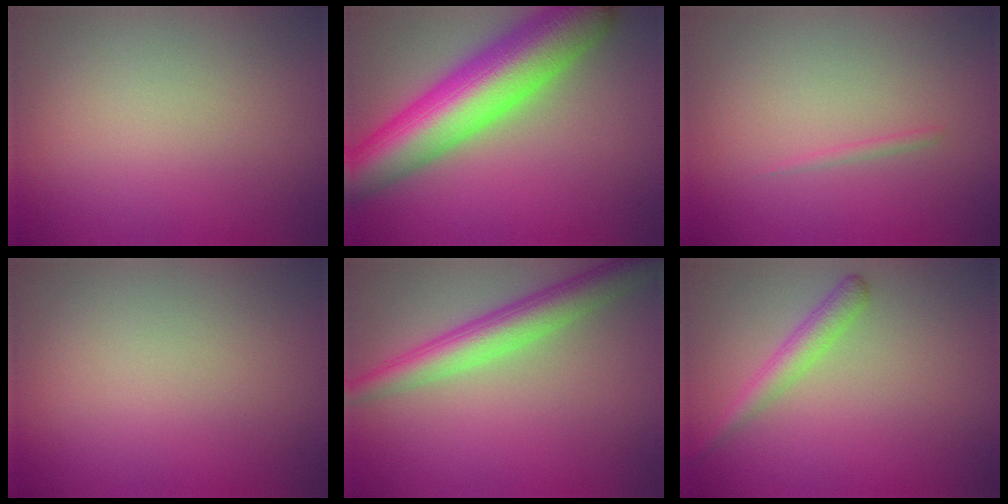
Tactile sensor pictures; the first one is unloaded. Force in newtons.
{"total": 11.7, "press": 11.7, "slide": 0.5}
{"total": 0.5, "press": 0.5, "slide": 0.1}
{"total": 0.0}
{"total": 4.8, "press": 4.8, "slide": 0.2}
{"total": 2.2, "press": 2.2, "slide": 0.1}